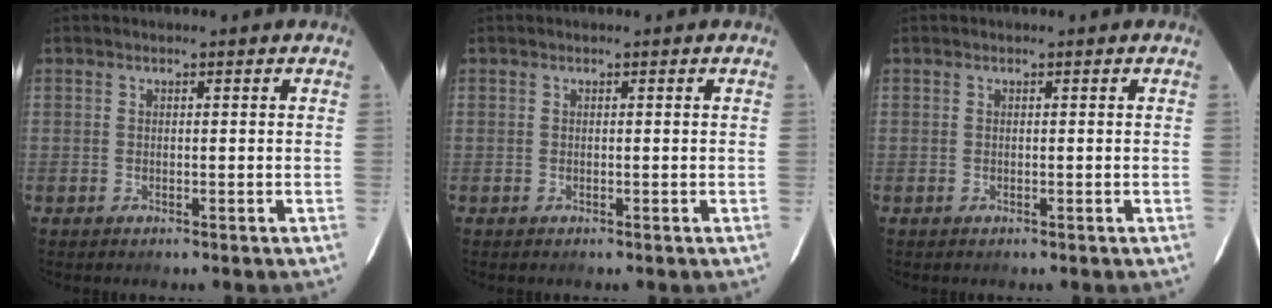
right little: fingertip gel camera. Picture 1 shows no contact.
{"total": 0.0}
{"total": 0.0}